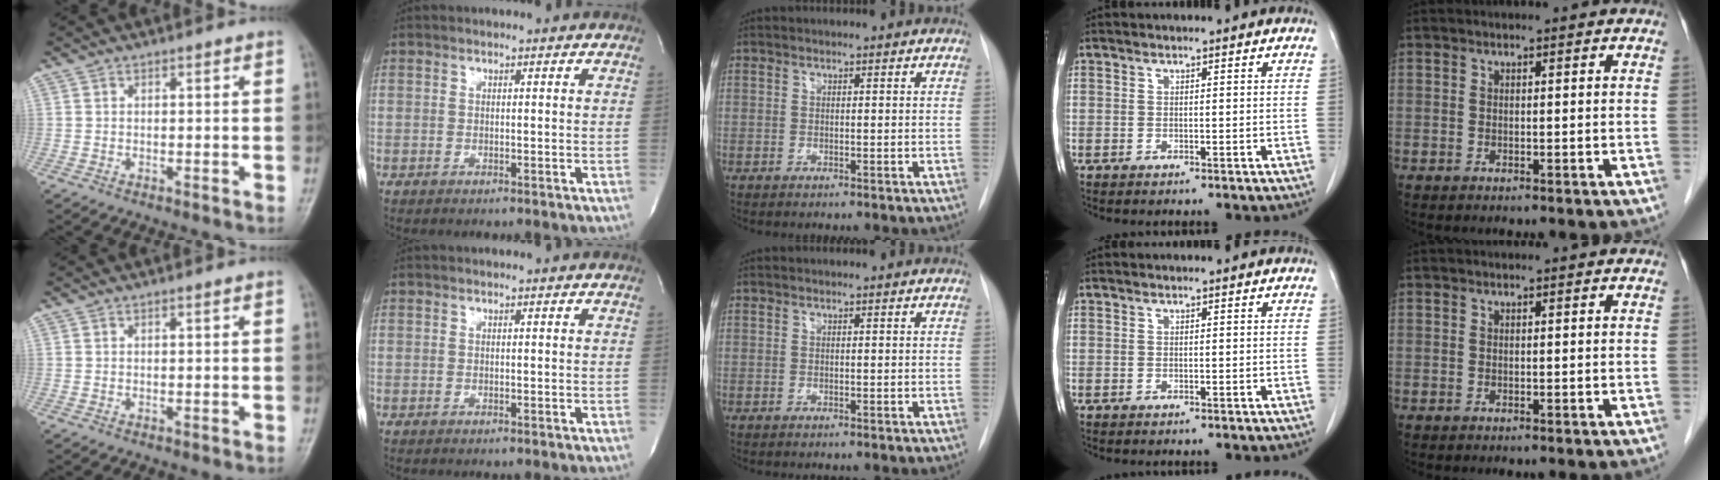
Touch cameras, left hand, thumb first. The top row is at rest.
{}